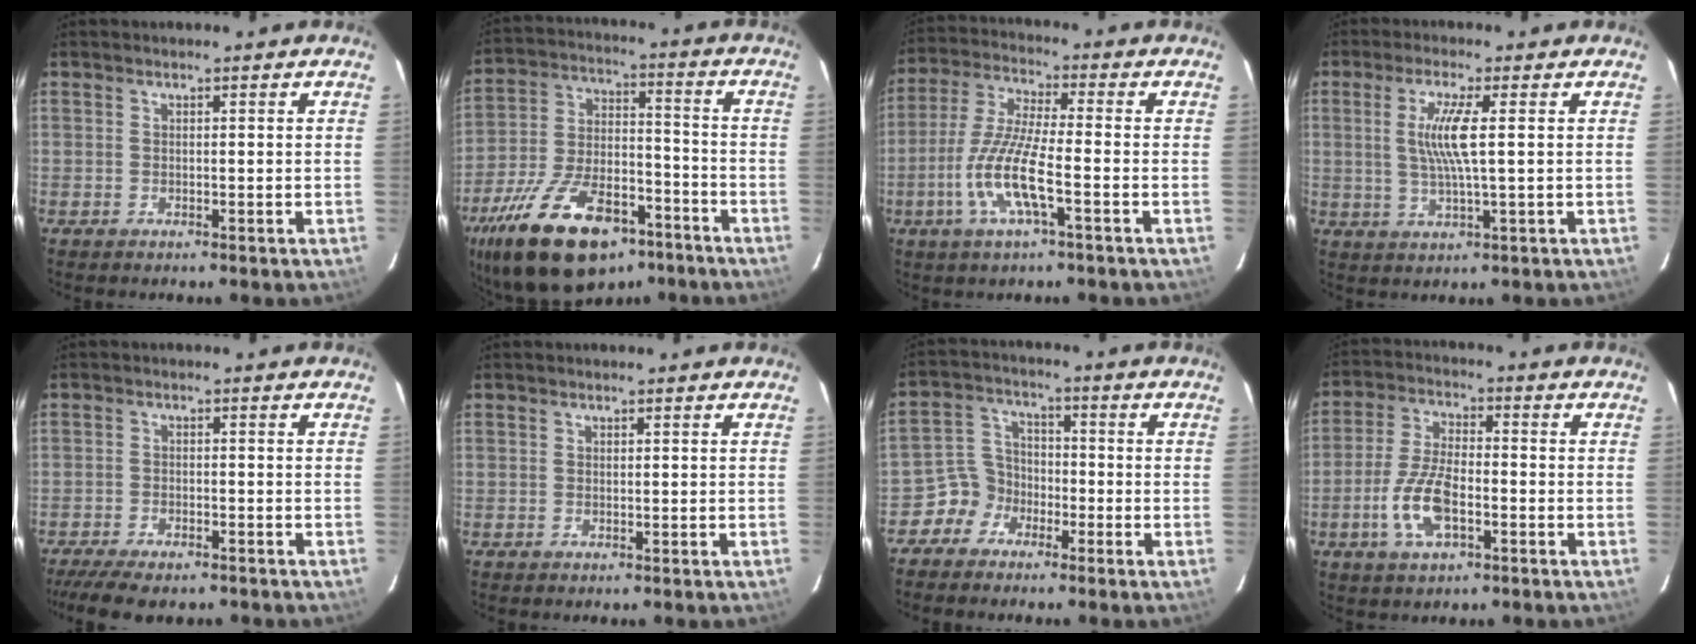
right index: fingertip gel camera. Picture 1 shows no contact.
{"total": 25.0, "force": [-15.9, 11.7, 15.3], "torque": [-0.298, -0.014, -0.250]}
{"total": 11.3, "force": [-4.0, 1.7, 10.4], "torque": [-0.224, -0.008, -0.078]}
{"total": 6.7, "force": [1.0, 0.0, 6.6], "torque": [-0.127, -0.006, 0.020]}
{"total": 9.5, "force": [-7.8, 2.6, 4.8], "torque": [-0.115, -0.027, -0.129]}
{"total": 0.0}
{"total": 5.8, "force": [-3.7, 4.4, 0.4], "torque": [-0.009, 0.032, -0.079]}
{"total": 9.6, "force": [-3.4, 4.0, 8.0], "torque": [-0.172, 0.000, -0.065]}